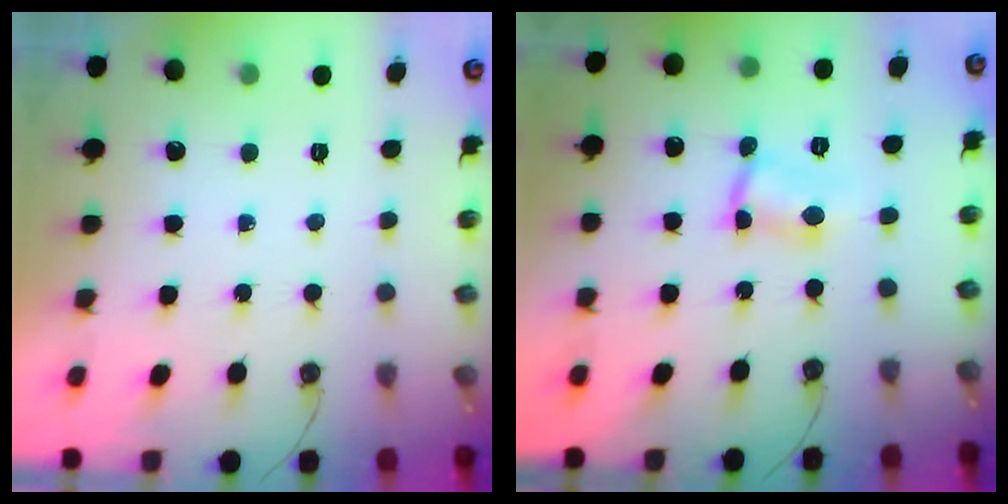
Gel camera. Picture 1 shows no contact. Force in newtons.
{"total": 1.8, "press": 1.6, "slide": 0.7}